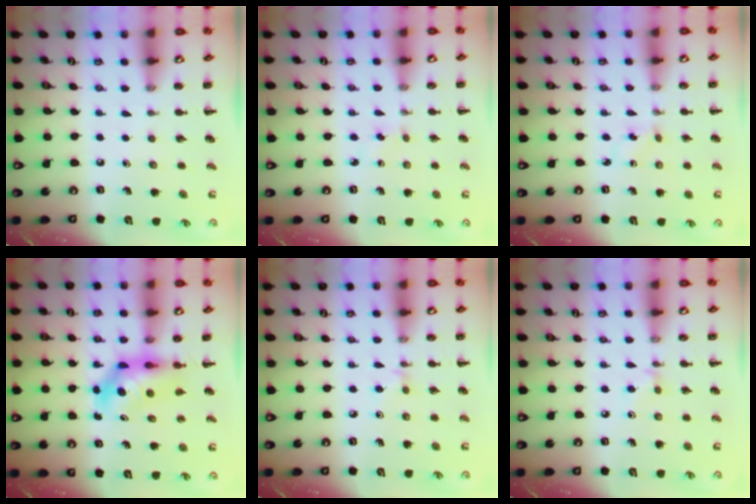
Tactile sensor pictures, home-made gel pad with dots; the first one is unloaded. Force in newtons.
{"total": 2.3, "press": 2.1, "slide": 0.9}
{"total": 1.5, "press": 1.3, "slide": 0.6}
{"total": 5.7, "press": 5.6, "slide": 1.1}
{"total": 2.2, "press": 2.0, "slide": 0.8}
{"total": 2.9, "press": 2.8, "slide": 0.9}